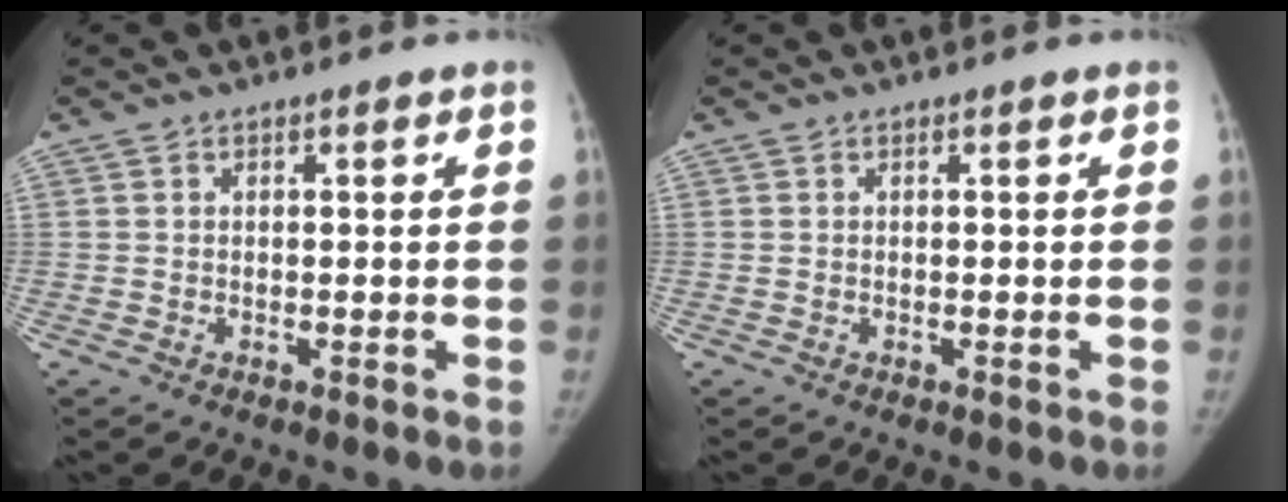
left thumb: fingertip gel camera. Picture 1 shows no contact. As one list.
[{"total": 0.0}]